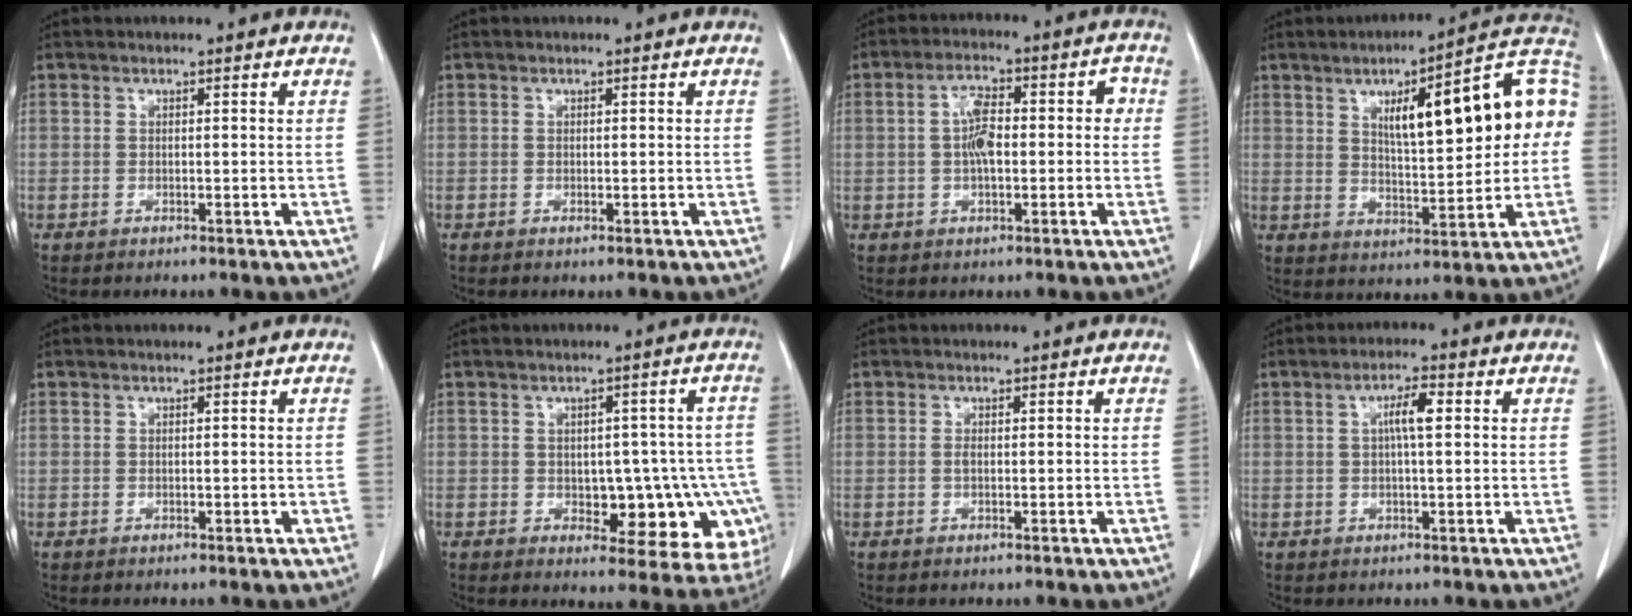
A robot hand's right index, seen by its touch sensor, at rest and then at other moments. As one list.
[{"total": 0.0}, {"total": 7.2, "force": [0.0, 3.0, 6.5], "torque": [-0.107, 0.031, -0.001]}, {"total": 18.9, "force": [3.8, 4.6, 17.9], "torque": [-0.251, 0.037, 0.054]}, {"total": 0.6, "force": [-0.1, 0.4, 0.5], "torque": [-0.006, 0.001, 0.000]}, {"total": 13.0, "force": [-3.6, 7.0, 10.3], "torque": [-0.079, 0.025, -0.032]}, {"total": 0.6, "force": [-0.1, 0.1, 0.6], "torque": [-0.015, 0.000, -0.001]}, {"total": 3.8, "force": [0.7, 0.5, 3.7], "torque": [-0.067, 0.007, 0.010]}]